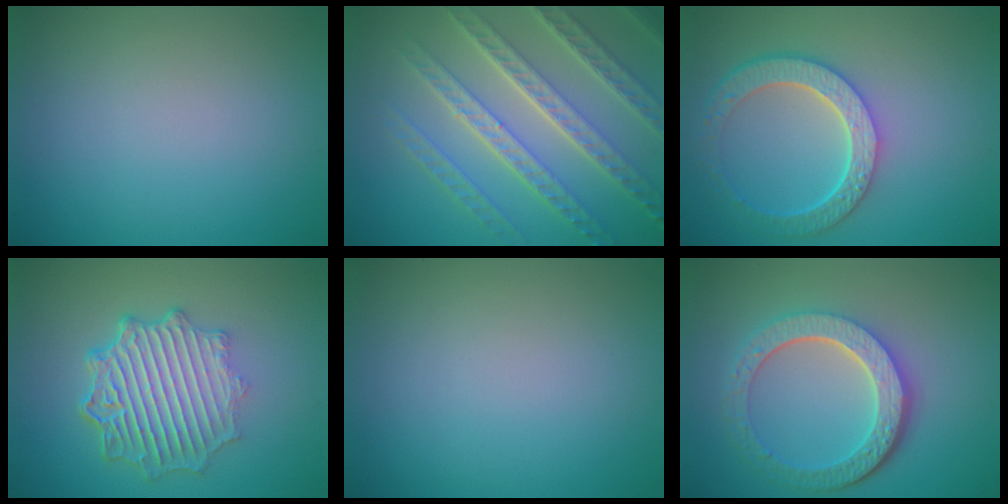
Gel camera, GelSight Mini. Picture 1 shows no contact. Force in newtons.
{"total": 7.8, "press": 5.7, "slide": 5.4}
{"total": 5.8, "press": 4.4, "slide": 3.8}
{"total": 7.1, "press": 5.3, "slide": 4.7}
{"total": 0.0}
{"total": 6.3, "press": 4.6, "slide": 4.2}